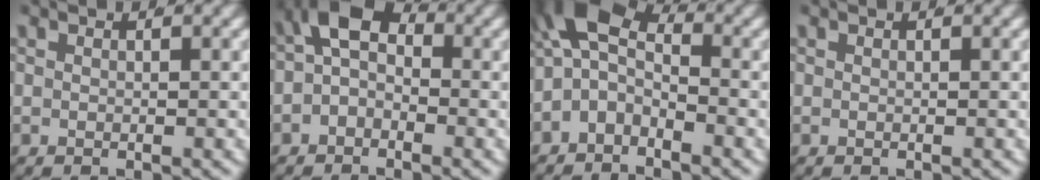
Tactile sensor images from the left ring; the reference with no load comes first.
{"total": 6.8, "force": [0.8, 5.0, 4.5], "torque": [-0.070, -0.014, 0.003]}
{"total": 9.2, "force": [0.8, 7.6, 5.2], "torque": [-0.099, -0.008, -0.009]}
{"total": 0.0}